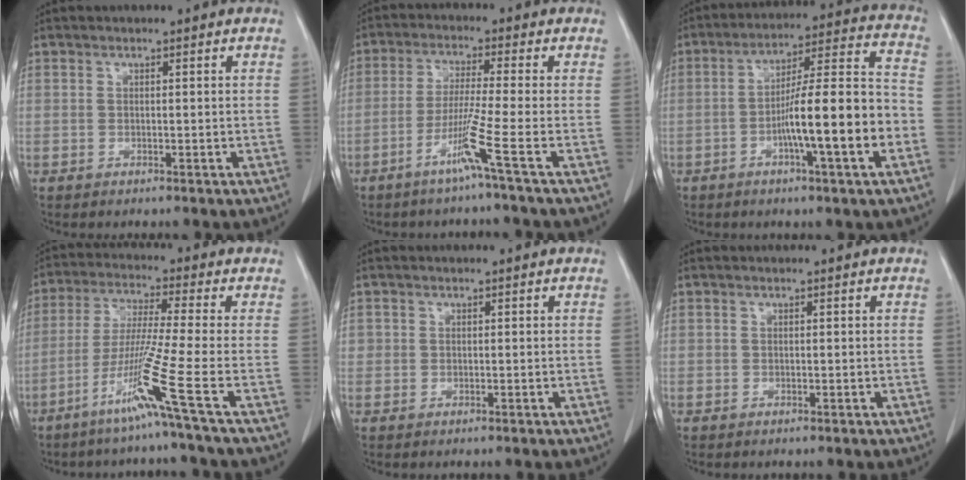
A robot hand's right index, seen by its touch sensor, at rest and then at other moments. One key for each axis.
{"total": 6.4, "fx": -3.3, "fy": -2.2, "fz": 5.0, "tx": -0.095, "ty": -0.016, "tz": -0.073}
{"total": 15.3, "fx": -4.5, "fy": 0.7, "fz": 14.6, "tx": -0.230, "ty": 0.014, "tz": -0.071}
{"total": 10.6, "fx": -5.6, "fy": -3.2, "fz": 8.4, "tx": -0.162, "ty": -0.027, "tz": -0.119}
{"total": 0.8, "fx": 0.1, "fy": 0.8, "fz": 0.1, "tx": 0.008, "ty": 0.004, "tz": -0.001}
{"total": 0.0}